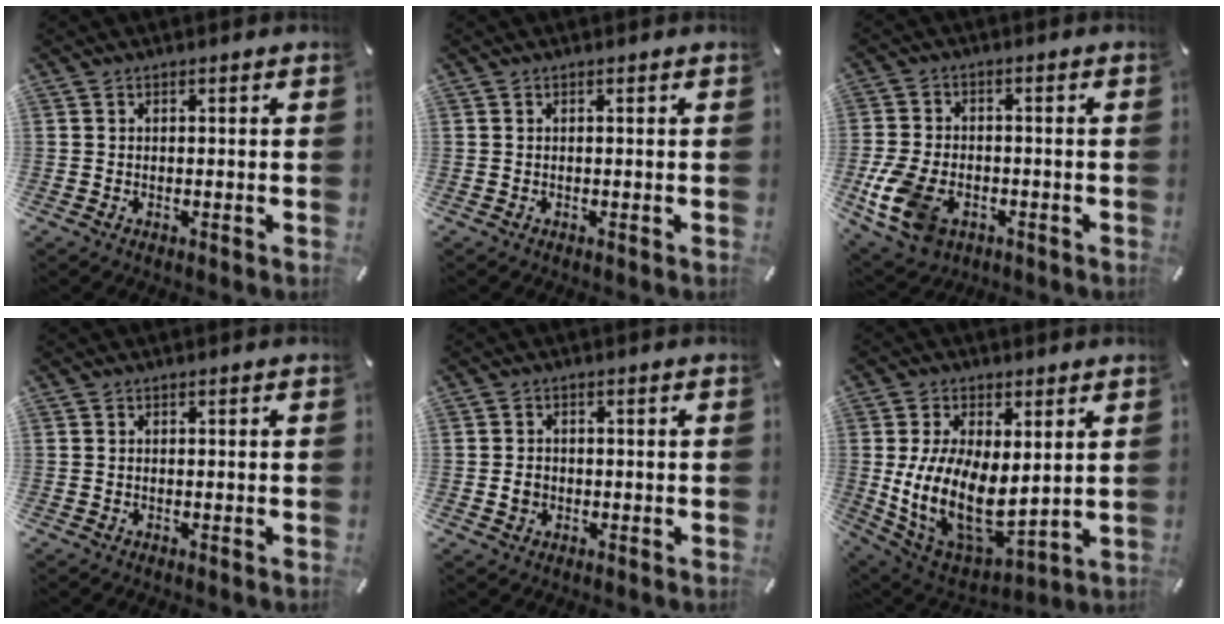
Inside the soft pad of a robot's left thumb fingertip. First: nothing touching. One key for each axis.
{"total": 0.0}
{"total": 11.2, "fx": -4.3, "fy": 7.6, "fz": 6.9, "tx": -0.161, "ty": 0.016, "tz": -0.076}
{"total": 0.0}
{"total": 2.6, "fx": -0.5, "fy": 2.3, "fz": 1.0, "tx": -0.019, "ty": 0.005, "tz": -0.011}
{"total": 15.1, "fx": 0.8, "fy": 9.7, "fz": 11.5, "tx": -0.240, "ty": -0.034, "tz": 0.025}